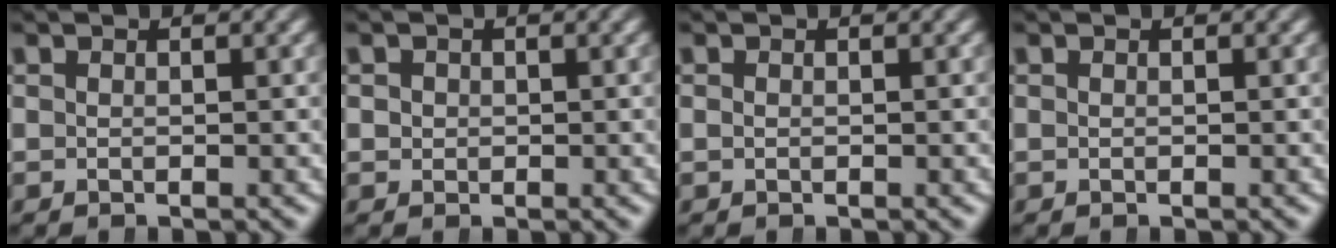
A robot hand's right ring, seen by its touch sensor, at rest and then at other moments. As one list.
[{"total": 1.3, "force": [0.1, 1.2, 0.5], "torque": [-0.012, -0.005, 0.008]}, {"total": 0.0}, {"total": 0.0}]